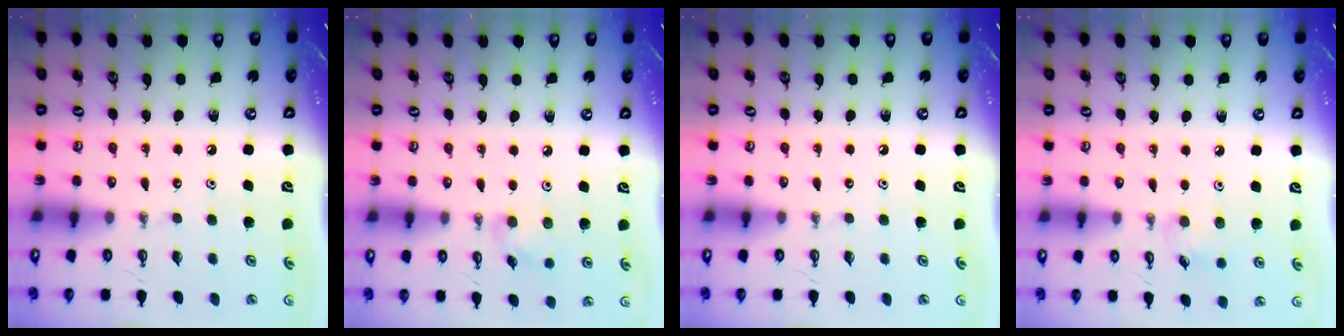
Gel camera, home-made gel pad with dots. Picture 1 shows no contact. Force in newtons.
{"total": 6.1, "press": 6.0, "slide": 1.0}
{"total": 0.0}
{"total": 5.2, "press": 5.0, "slide": 1.4}